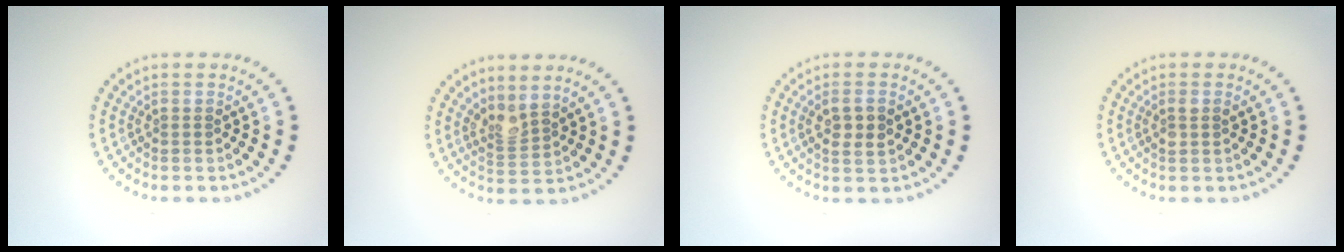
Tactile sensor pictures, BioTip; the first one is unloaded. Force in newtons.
{"total": 2.0, "press": 1.6, "slide": 1.3}
{"total": 2.4, "press": 2.4, "slide": 0.3}
{"total": 1.2, "press": 1.1, "slide": 0.5}